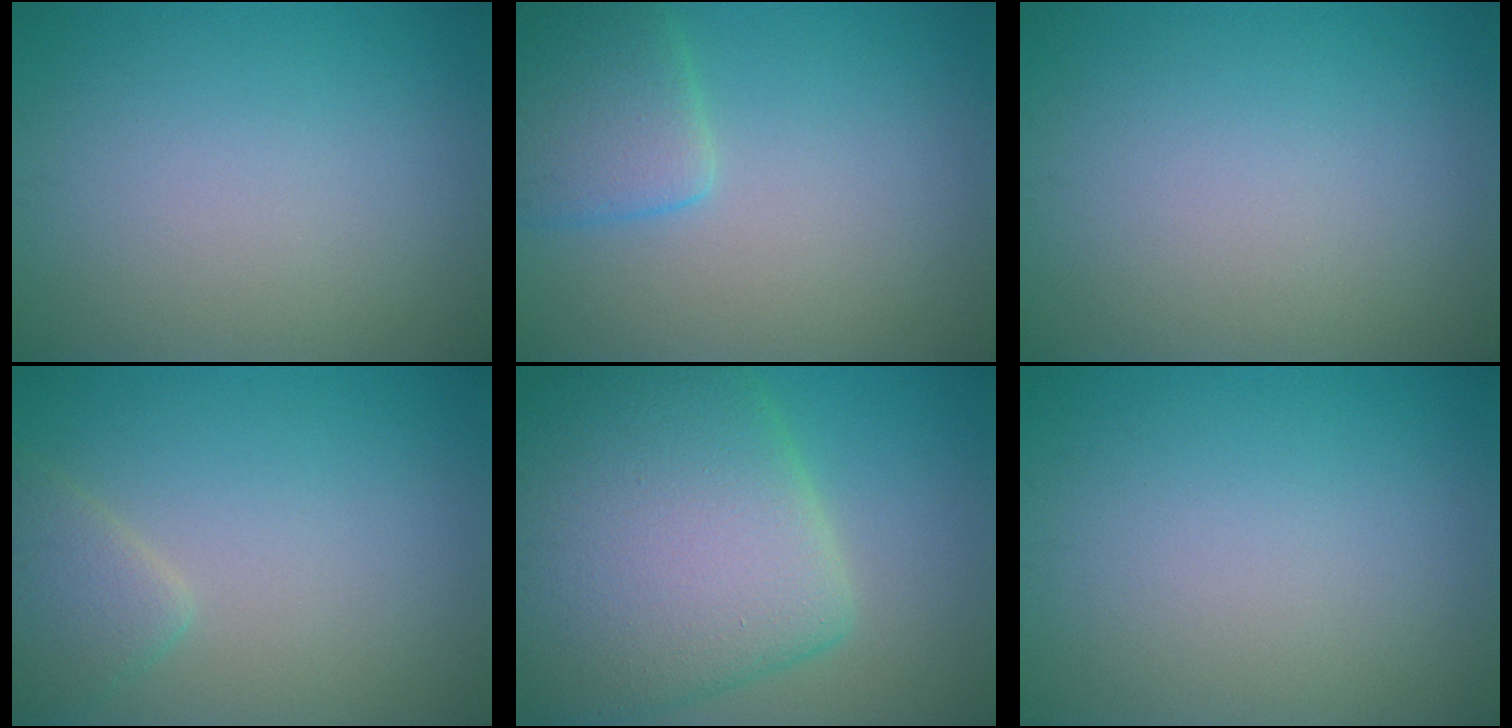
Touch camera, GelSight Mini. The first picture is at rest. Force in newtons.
{"total": 3.6, "press": 3.6, "slide": 0.2}
{"total": 0.0}
{"total": 2.4, "press": 2.4, "slide": 0.2}
{"total": 13.0, "press": 13.0, "slide": 0.5}
{"total": 0.0}